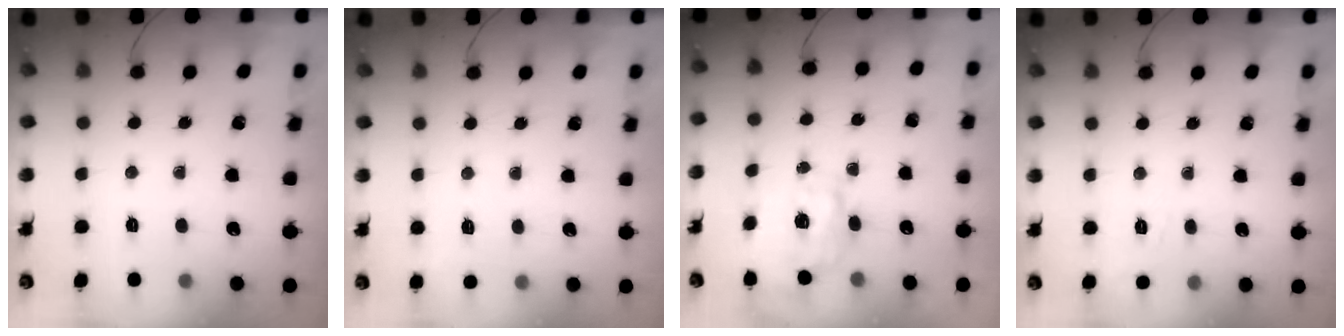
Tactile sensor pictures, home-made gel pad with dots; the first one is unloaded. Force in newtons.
{"total": 5.7, "press": 5.4, "slide": 1.7}
{"total": 1.9, "press": 1.6, "slide": 1.0}
{"total": 1.8, "press": 0.2, "slide": 1.8}